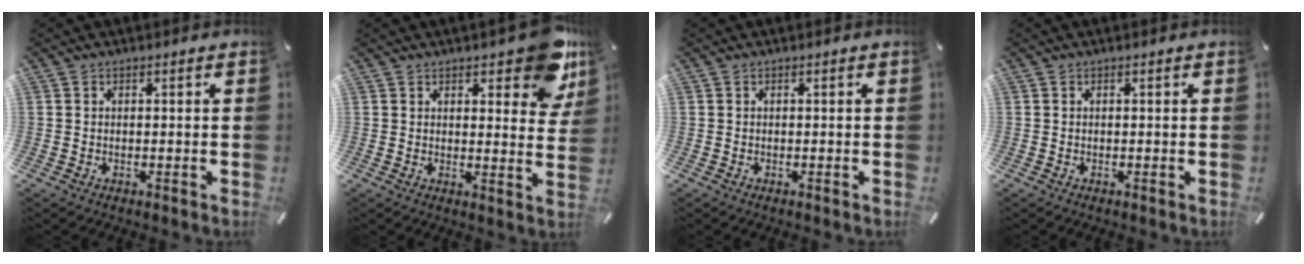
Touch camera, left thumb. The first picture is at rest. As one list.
[{"total": 11.5, "force": [7.5, 5.0, 7.2], "torque": [-0.073, -0.050, 0.128]}, {"total": 0.0}, {"total": 0.0}]